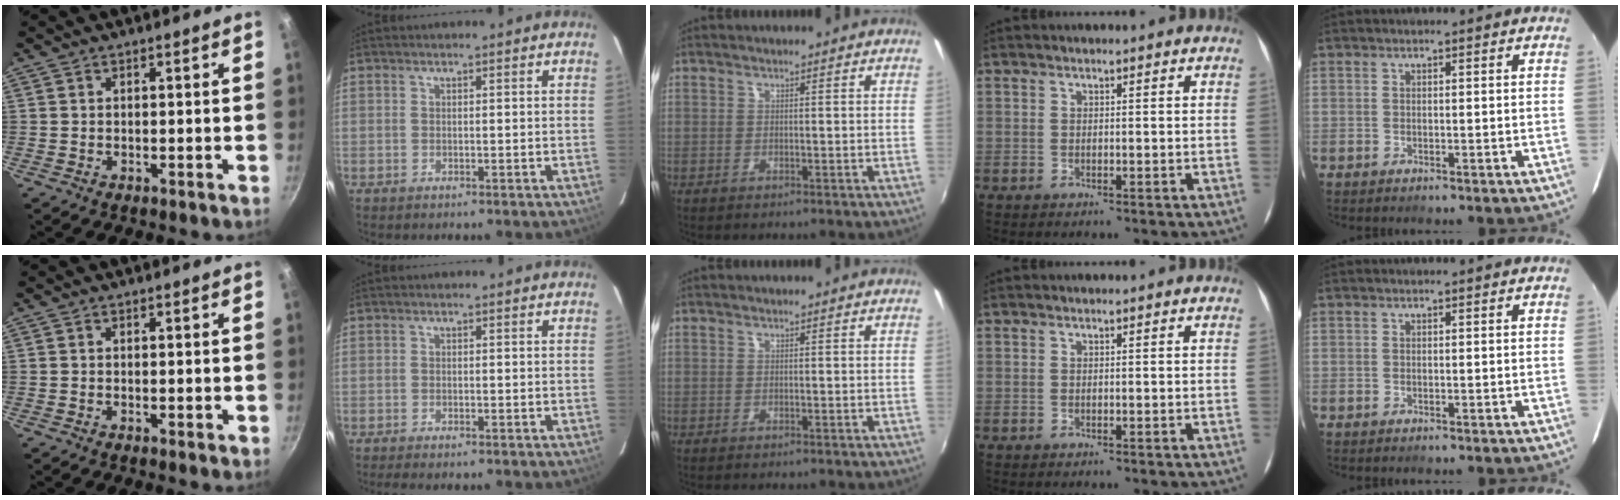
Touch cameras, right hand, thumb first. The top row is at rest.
{"thumb": {"total": 0.8, "force": [0.0, 0.2, 0.8], "torque": [-0.011, -0.002, -0.003]}, "index": {"total": 2.7, "force": [-2.3, 0.3, 1.3], "torque": [-0.033, -0.010, -0.040]}}